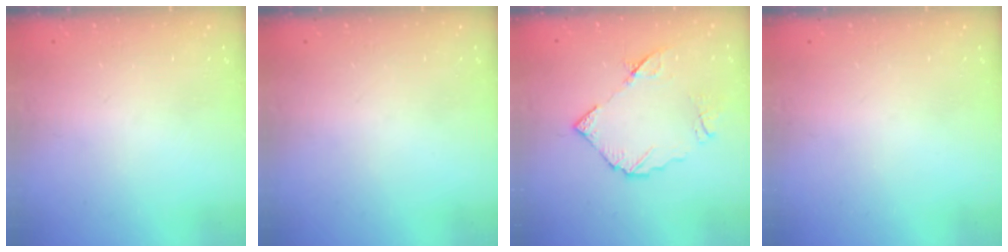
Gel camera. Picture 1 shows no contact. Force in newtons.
{"total": 0.0}
{"total": 9.6, "press": 9.5, "slide": 1.0}
{"total": 0.0}